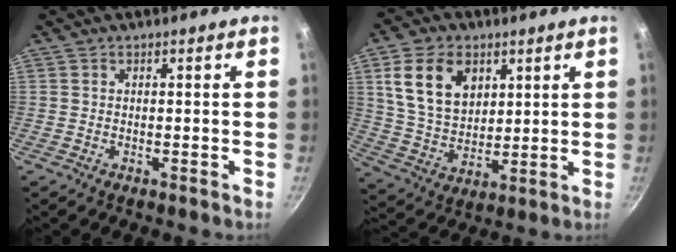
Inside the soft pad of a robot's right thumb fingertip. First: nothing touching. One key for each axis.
{"total": 13.9, "fx": 5.2, "fy": 9.7, "fz": 8.5, "tx": -0.129, "ty": -0.018, "tz": 0.104}